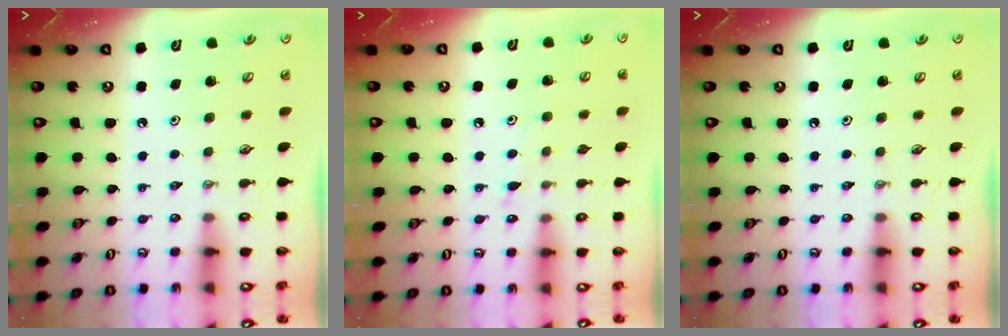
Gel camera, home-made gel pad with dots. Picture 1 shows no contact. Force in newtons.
{"total": 8.3, "press": 8.3, "slide": 0.5}
{"total": 0.0}